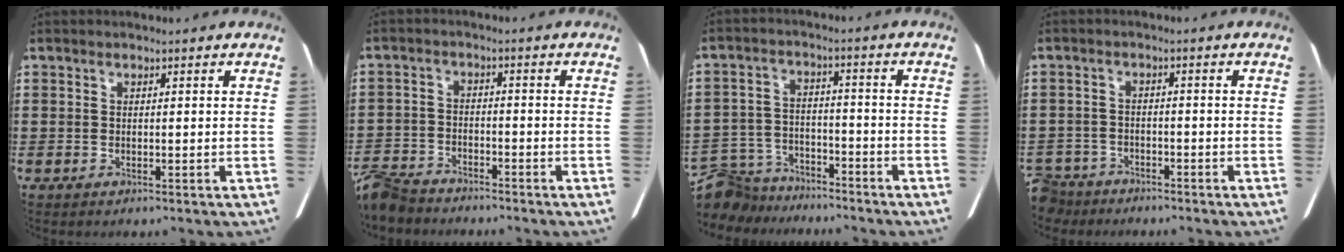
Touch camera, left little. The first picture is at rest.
{"total": 4.4, "force": [-4.1, 1.0, 1.1], "torque": [-0.038, -0.001, -0.087]}
{"total": 6.5, "force": [-6.2, 1.8, 0.7], "torque": [-0.034, 0.013, -0.131]}
{"total": 2.8, "force": [-2.7, 0.6, 0.1], "torque": [-0.015, -0.002, -0.060]}